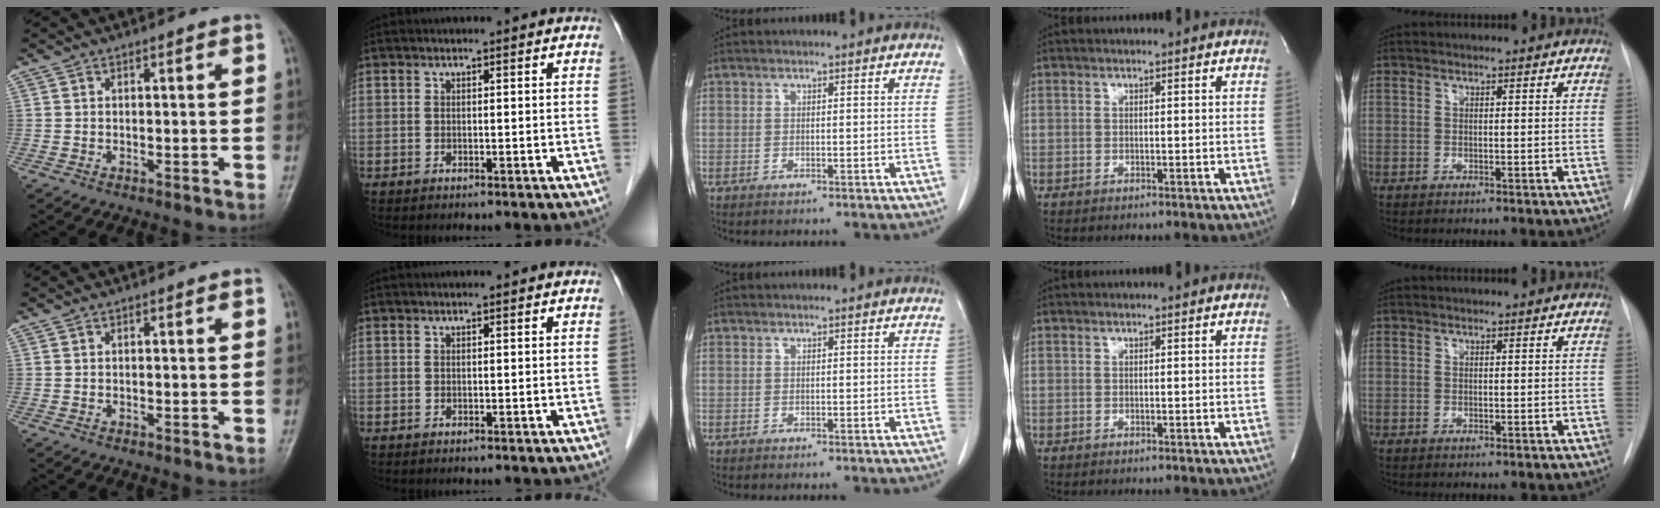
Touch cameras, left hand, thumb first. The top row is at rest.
{}